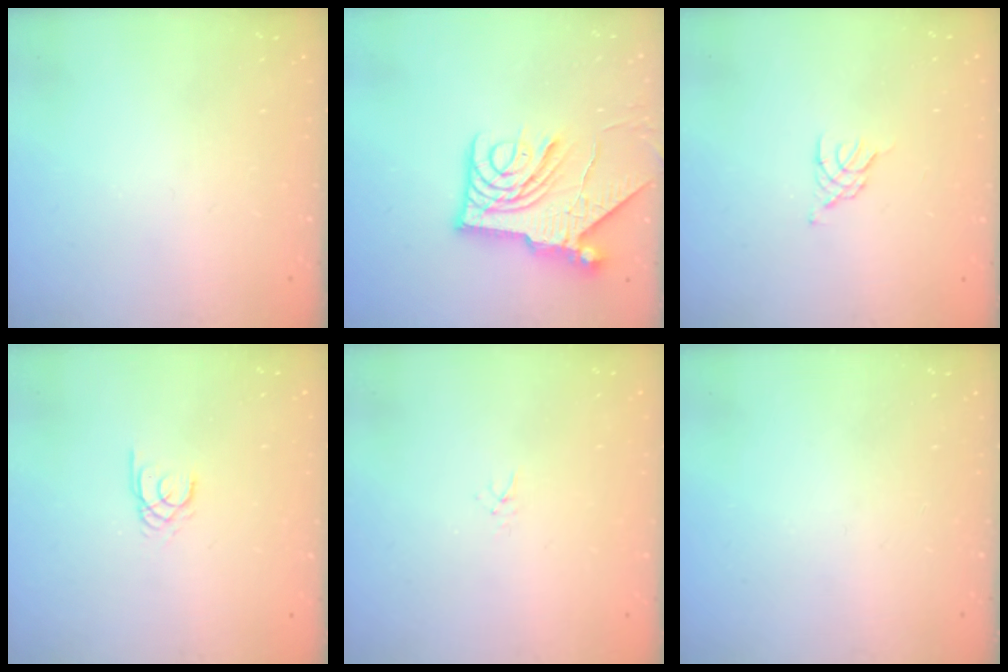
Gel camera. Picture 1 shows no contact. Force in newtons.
{"total": 13.7, "press": 13.6, "slide": 1.5}
{"total": 3.3, "press": 3.2, "slide": 0.7}
{"total": 1.7, "press": 1.7, "slide": 0.2}
{"total": 1.5, "press": 1.5, "slide": 0.1}
{"total": 0.0}